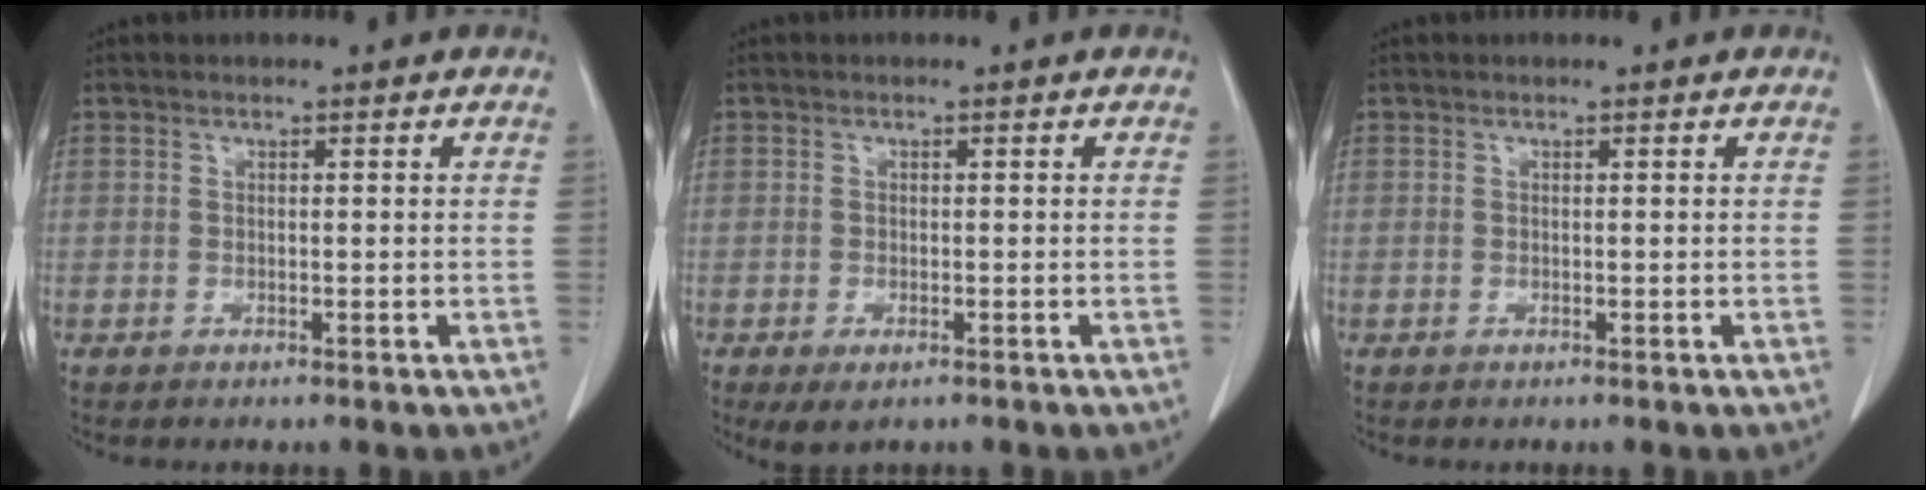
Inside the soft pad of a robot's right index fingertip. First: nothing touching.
{"total": 3.1, "force": [-1.9, 1.2, 2.2], "torque": [-0.037, -0.008, -0.023]}
{"total": 0.0}